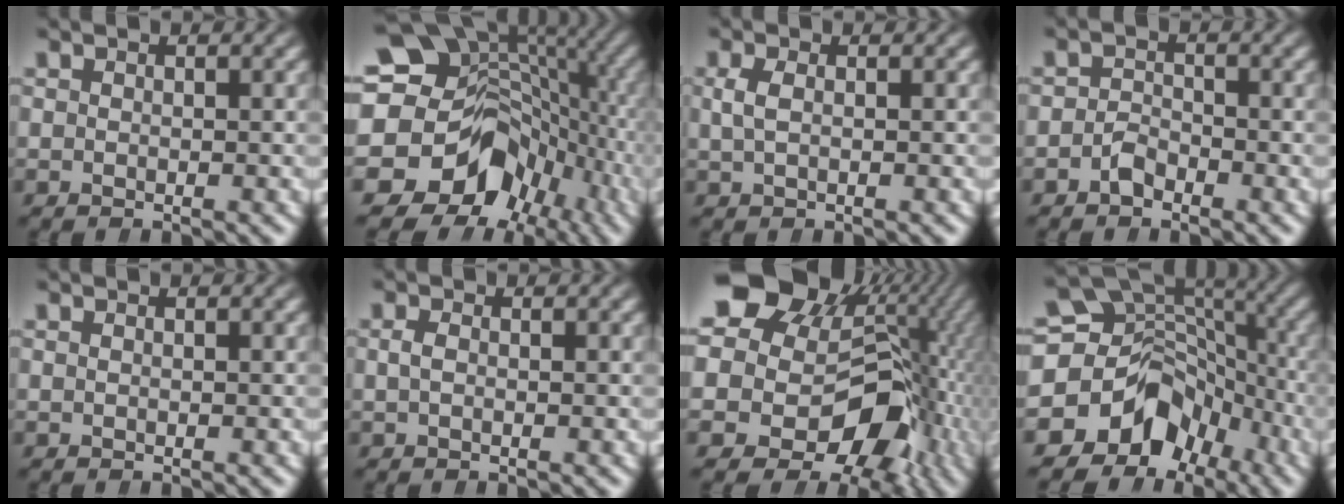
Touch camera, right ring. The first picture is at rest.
{"total": 20.8, "force": [-2.5, 17.6, 10.8], "torque": [-0.223, -0.064, -0.029]}
{"total": 1.1, "force": [0.3, 0.2, 1.1], "torque": [-0.034, -0.006, 0.011]}
{"total": 1.6, "force": [-1.3, 0.9, 0.2], "torque": [-0.010, -0.010, -0.022]}
{"total": 0.0}
{"total": 0.6, "force": [-0.2, -0.3, 0.5], "torque": [-0.019, -0.008, 0.003]}
{"total": 20.0, "force": [0.2, 16.4, 11.5], "torque": [-0.256, -0.053, 0.007]}
{"total": 15.0, "force": [-2.7, 12.8, 7.4], "torque": [-0.153, -0.044, -0.039]}